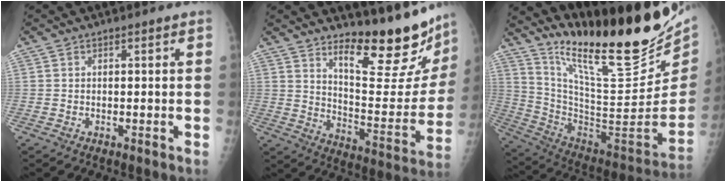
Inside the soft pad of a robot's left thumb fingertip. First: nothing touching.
{"total": 18.6, "force": [15.2, 4.1, 9.9], "torque": [-0.099, -0.143, 0.223]}
{"total": 32.7, "force": [22.7, 8.4, 22.0], "torque": [-0.318, -0.116, 0.358]}